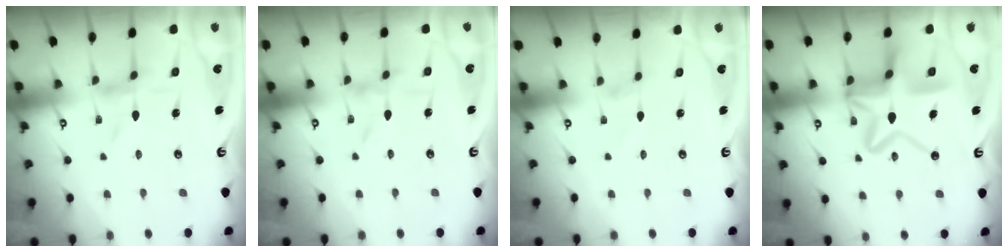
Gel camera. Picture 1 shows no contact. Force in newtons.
{"total": 0.0}
{"total": 1.5, "press": 1.5, "slide": 0.0}
{"total": 15.9, "press": 15.9, "slide": 1.5}